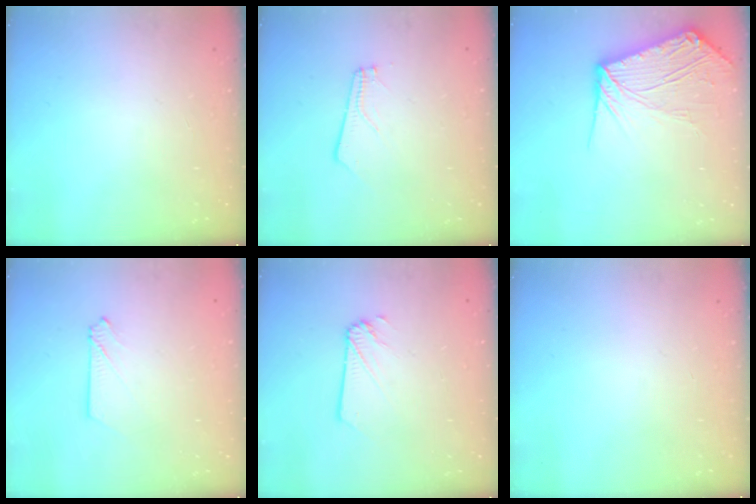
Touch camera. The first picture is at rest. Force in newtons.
{"total": 2.4, "press": 2.4, "slide": 0.4}
{"total": 12.9, "press": 12.8, "slide": 1.8}
{"total": 3.1, "press": 3.0, "slide": 0.4}
{"total": 2.1, "press": 2.1, "slide": 0.0}
{"total": 0.0}